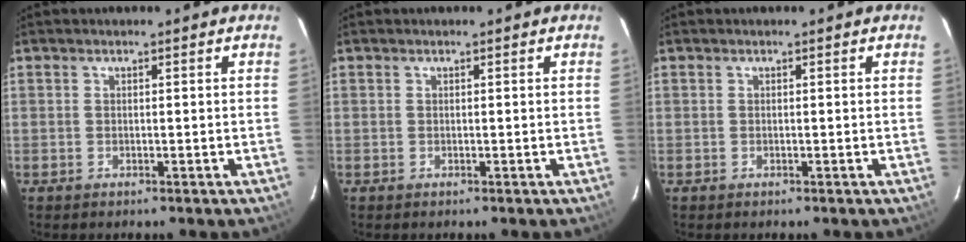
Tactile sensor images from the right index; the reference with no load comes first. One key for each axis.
{"total": 0.0}
{"total": 0.0}